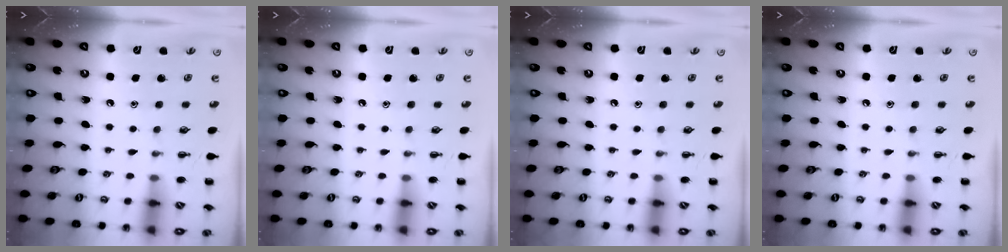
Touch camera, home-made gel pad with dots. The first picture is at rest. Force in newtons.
{"total": 0.0}
{"total": 0.0}
{"total": 0.0}